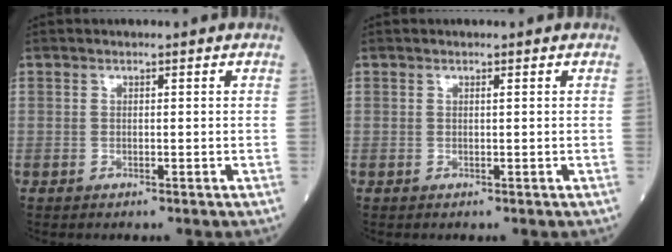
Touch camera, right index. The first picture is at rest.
{"total": 0.0}